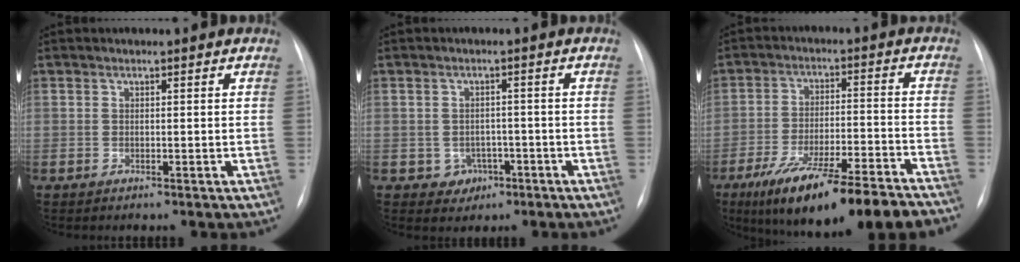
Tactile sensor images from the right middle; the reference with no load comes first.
{"total": 3.0, "force": [-1.1, 2.7, 0.7], "torque": [-0.001, 0.011, -0.007]}
{"total": 19.3, "force": [-14.9, 1.7, 12.2], "torque": [-0.167, -0.008, -0.235]}